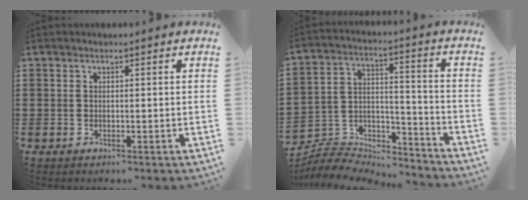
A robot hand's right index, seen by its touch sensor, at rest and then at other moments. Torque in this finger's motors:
{"motor_torque": [-0.14, -0.13, 0.33, 0.04]}